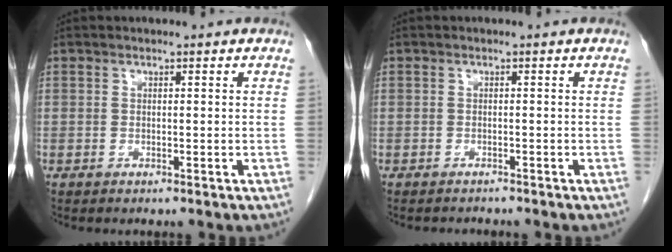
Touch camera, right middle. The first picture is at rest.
{"total": 1.0, "force": [-1.0, 0.0, -0.2], "torque": [-0.003, -0.006, -0.014]}